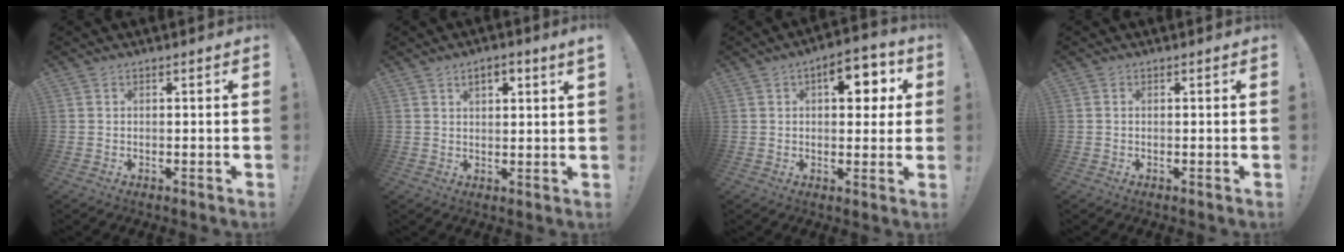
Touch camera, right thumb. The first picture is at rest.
{"total": 3.7, "force": [2.0, 1.1, 3.0], "torque": [-0.053, -0.004, 0.033]}
{"total": 9.8, "force": [3.4, 5.4, 7.4], "torque": [-0.082, -0.003, 0.051]}
{"total": 0.0}